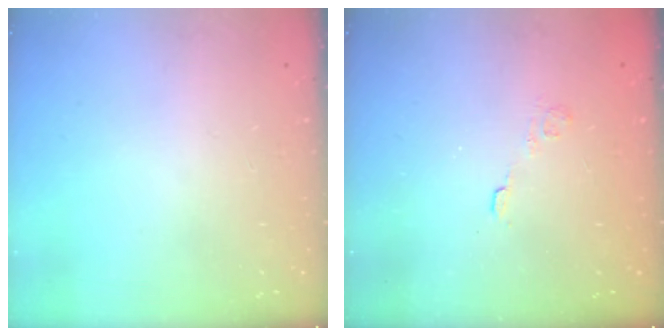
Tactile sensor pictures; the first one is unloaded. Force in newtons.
{"total": 2.6, "press": 2.2, "slide": 1.4}